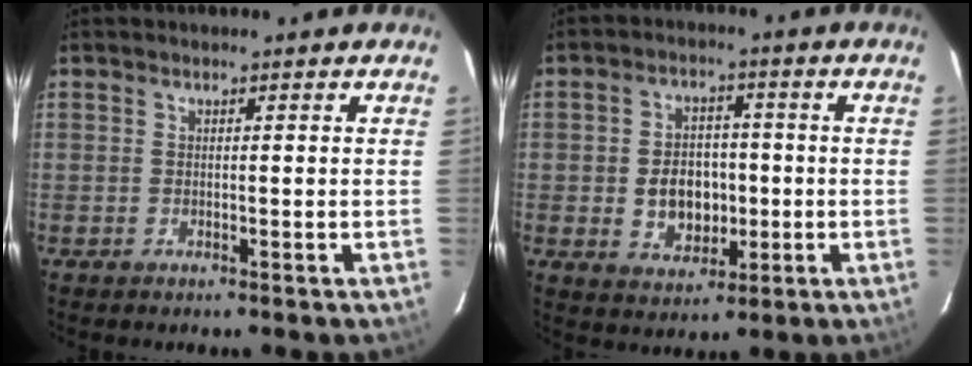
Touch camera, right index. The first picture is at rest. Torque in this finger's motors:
{"motor_torque": [0.27, -0.05, 0.14, 0.07]}